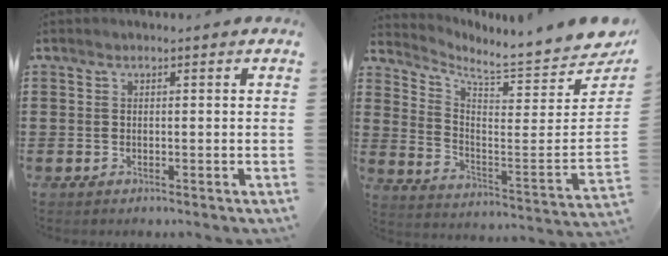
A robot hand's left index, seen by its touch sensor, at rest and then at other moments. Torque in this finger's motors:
{"motor_torque": [1.14, -0.99, -0.54, -0.21]}